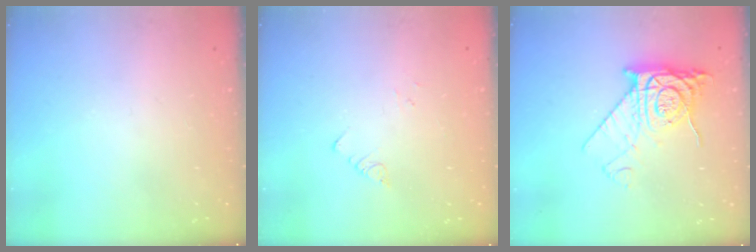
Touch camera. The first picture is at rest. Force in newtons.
{"total": 1.5, "press": 1.4, "slide": 0.1}
{"total": 11.1, "press": 11.1, "slide": 1.1}